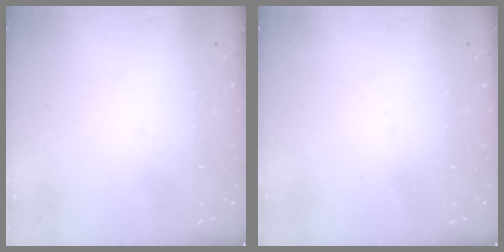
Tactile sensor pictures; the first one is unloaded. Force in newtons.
{"total": 0.0}